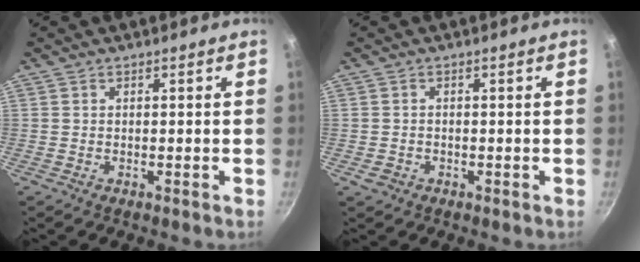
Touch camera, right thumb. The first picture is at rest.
{"total": 1.8, "force": [-0.7, 1.5, 0.7], "torque": [-0.012, 0.003, -0.009]}